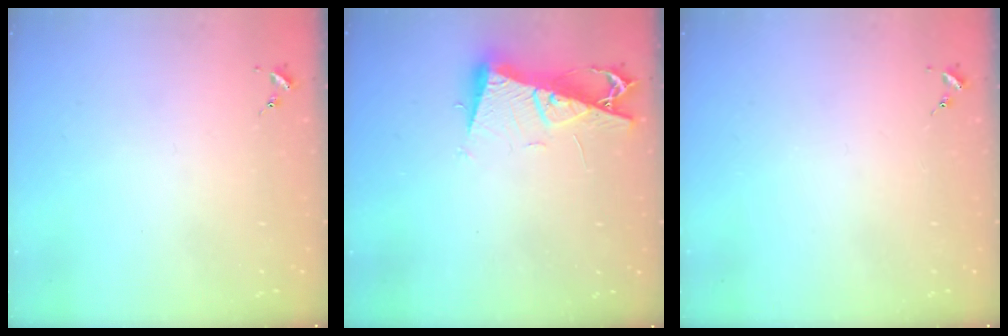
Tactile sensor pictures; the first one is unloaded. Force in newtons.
{"total": 9.9, "press": 9.8, "slide": 1.1}
{"total": 0.0}